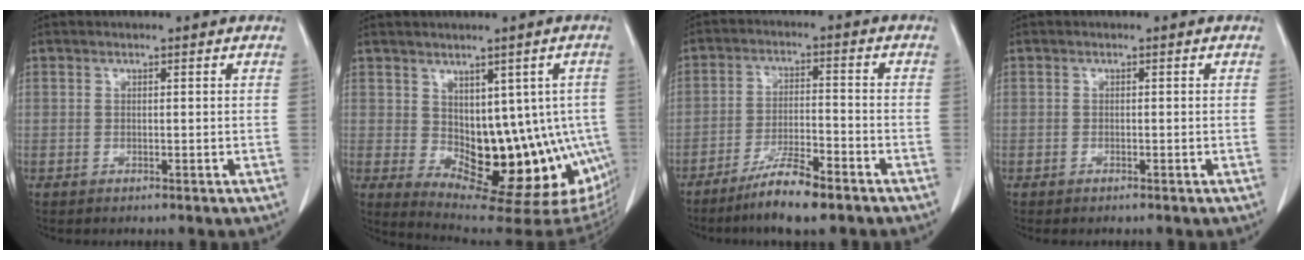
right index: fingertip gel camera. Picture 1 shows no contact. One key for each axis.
{"total": 16.3, "fx": -2.9, "fy": 8.6, "fz": 13.6, "tx": -0.132, "ty": 0.000, "tz": -0.018}
{"total": 8.3, "fx": -6.2, "fy": 0.8, "fz": 5.5, "tx": -0.104, "ty": -0.017, "tz": -0.111}
{"total": 0.6, "fx": -0.6, "fy": 0.1, "fz": 0.2, "tx": -0.010, "ty": -0.001, "tz": -0.010}